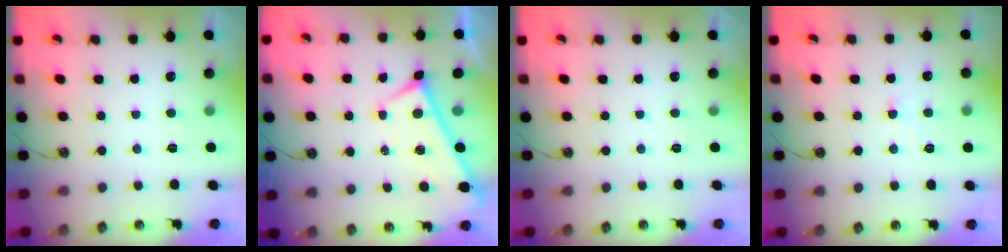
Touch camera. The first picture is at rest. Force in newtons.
{"total": 0.0}
{"total": 0.0}
{"total": 1.9, "press": 1.9, "slide": 0.4}